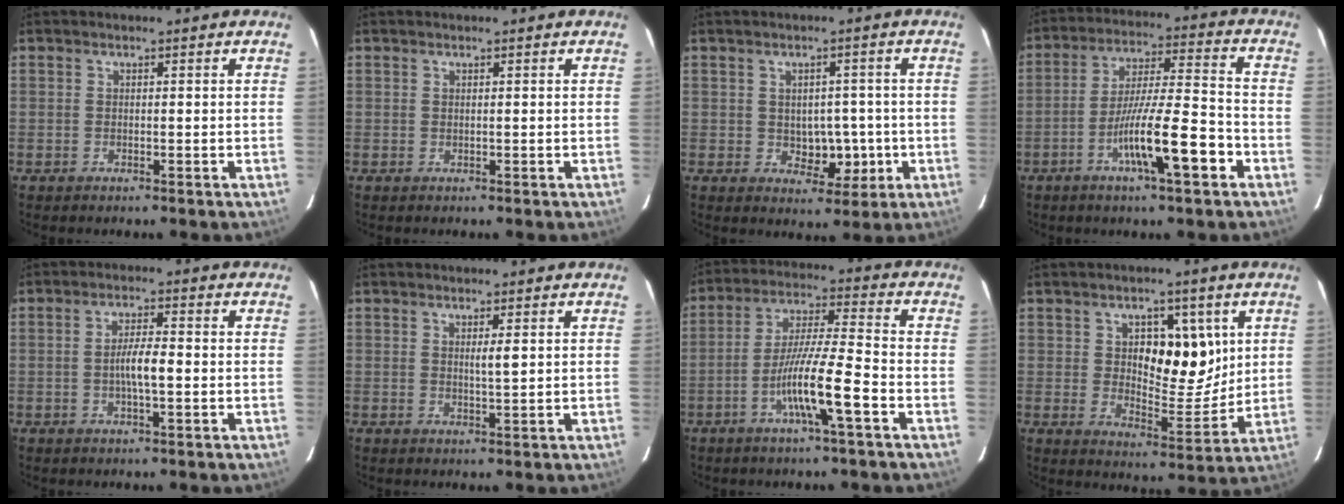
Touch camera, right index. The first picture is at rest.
{"total": 0.0}
{"total": 5.0, "force": [-0.8, 3.6, 3.3], "torque": [-0.034, 0.010, 0.000]}
{"total": 12.5, "force": [-5.5, 1.0, 11.2], "torque": [-0.194, 0.002, -0.096]}
{"total": 4.2, "force": [-0.7, 0.6, 4.1], "torque": [-0.076, 0.003, -0.014]}
{"total": 1.7, "force": [0.5, 0.0, 1.6], "torque": [-0.030, -0.001, 0.010]}
{"total": 10.5, "force": [-4.4, -0.3, 9.5], "torque": [-0.180, 0.002, -0.083]}
{"total": 10.1, "force": [3.0, 4.9, 8.3], "torque": [-0.112, 0.006, 0.052]}